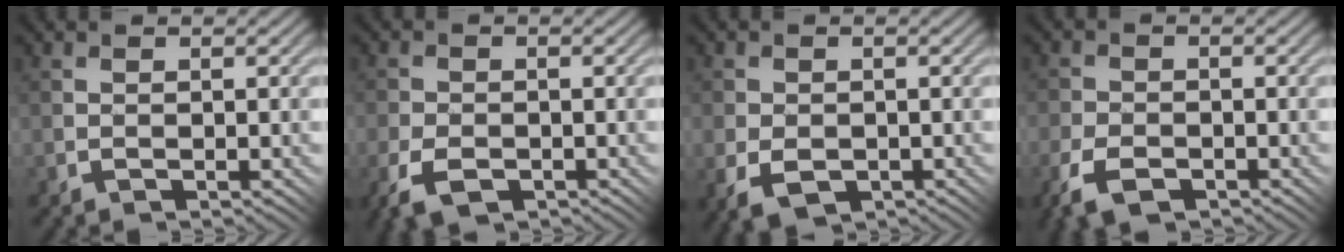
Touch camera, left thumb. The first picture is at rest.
{"total": 5.4, "force": [-2.9, 3.2, 3.2], "torque": [-0.080, -0.014, -0.053]}
{"total": 4.2, "force": [-1.9, 2.9, 2.5], "torque": [-0.054, -0.014, -0.031]}
{"total": 5.8, "force": [-3.4, 3.3, 3.4], "torque": [-0.086, -0.012, -0.064]}